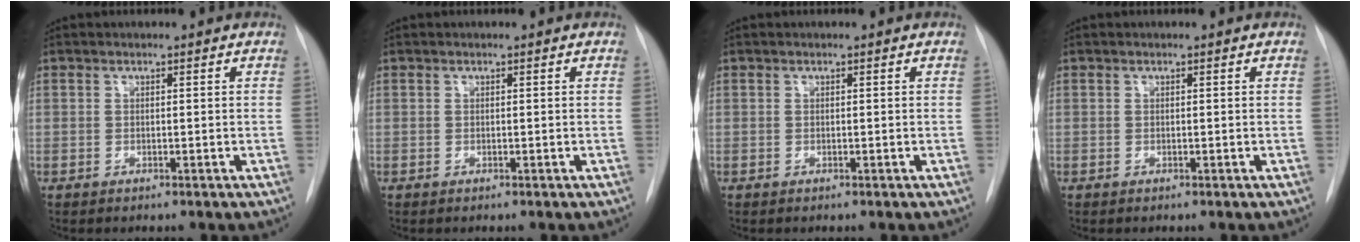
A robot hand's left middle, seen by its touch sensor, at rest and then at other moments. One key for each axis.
{"total": 0.0}
{"total": 0.0}
{"total": 0.0}